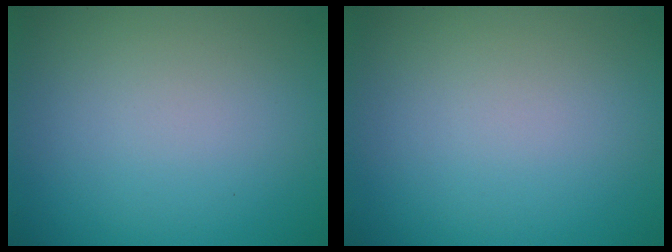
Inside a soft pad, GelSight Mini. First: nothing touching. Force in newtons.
{"total": 0.0}